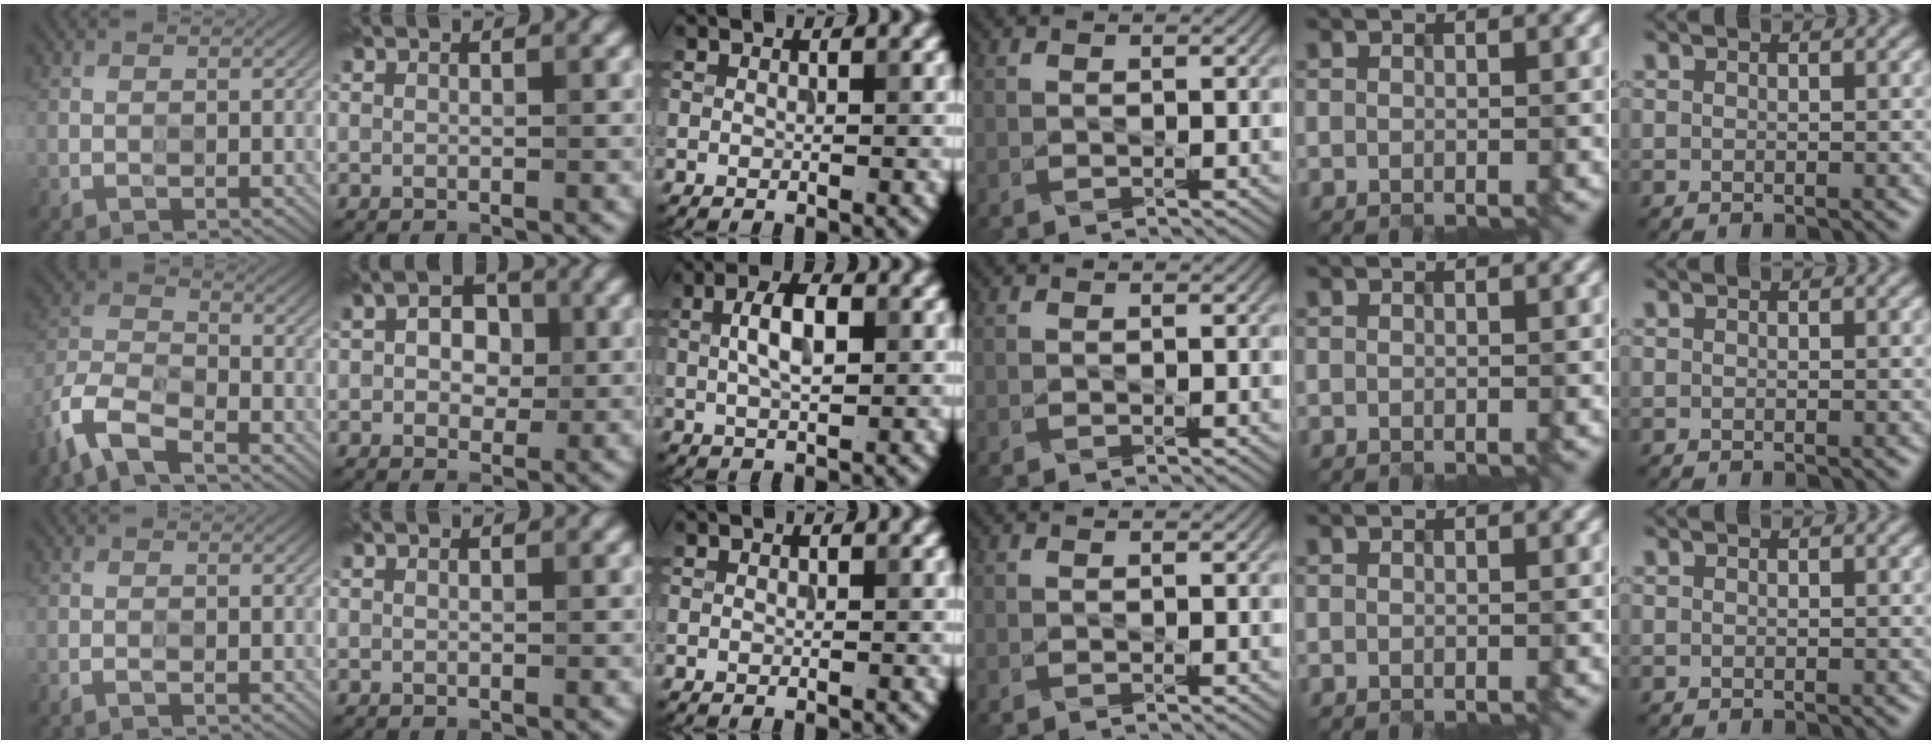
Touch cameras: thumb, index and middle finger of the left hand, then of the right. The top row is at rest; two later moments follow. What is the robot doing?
{"motion": "insert", "object": "file holder"}